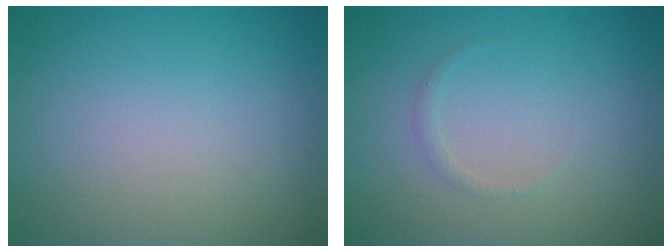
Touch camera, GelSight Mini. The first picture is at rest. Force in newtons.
{"total": 0.6, "press": 0.6, "slide": 0.0}